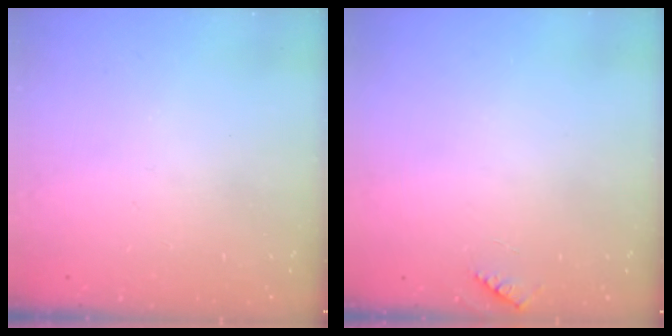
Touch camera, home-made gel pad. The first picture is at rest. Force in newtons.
{"total": 3.4, "press": 3.4, "slide": 0.4}